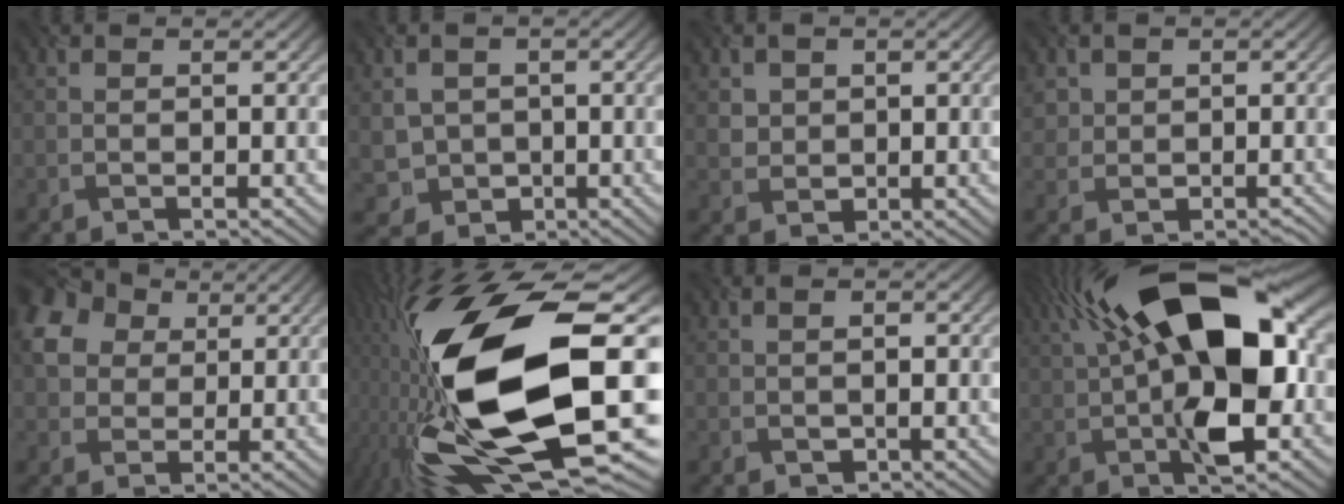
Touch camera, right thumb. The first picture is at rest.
{"total": 4.3, "force": [-0.2, 3.9, 1.7], "torque": [-0.052, -0.014, -0.001]}
{"total": 2.6, "force": [0.9, 2.4, 0.6], "torque": [-0.026, -0.009, 0.020]}
{"total": 3.1, "force": [0.5, 3.0, 0.6], "torque": [-0.014, -0.002, 0.011]}
{"total": 8.3, "force": [2.8, 6.3, 4.5], "torque": [-0.124, 0.020, 0.049]}
{"total": 22.2, "force": [-2.1, 8.9, 20.3], "torque": [-0.417, -0.046, -0.030]}
{"total": 1.4, "force": [-0.2, 1.1, 0.9], "torque": [-0.014, -0.004, 0.000]}
{"total": 18.3, "force": [3.4, 8.6, 15.8], "torque": [-0.270, 0.028, 0.038]}